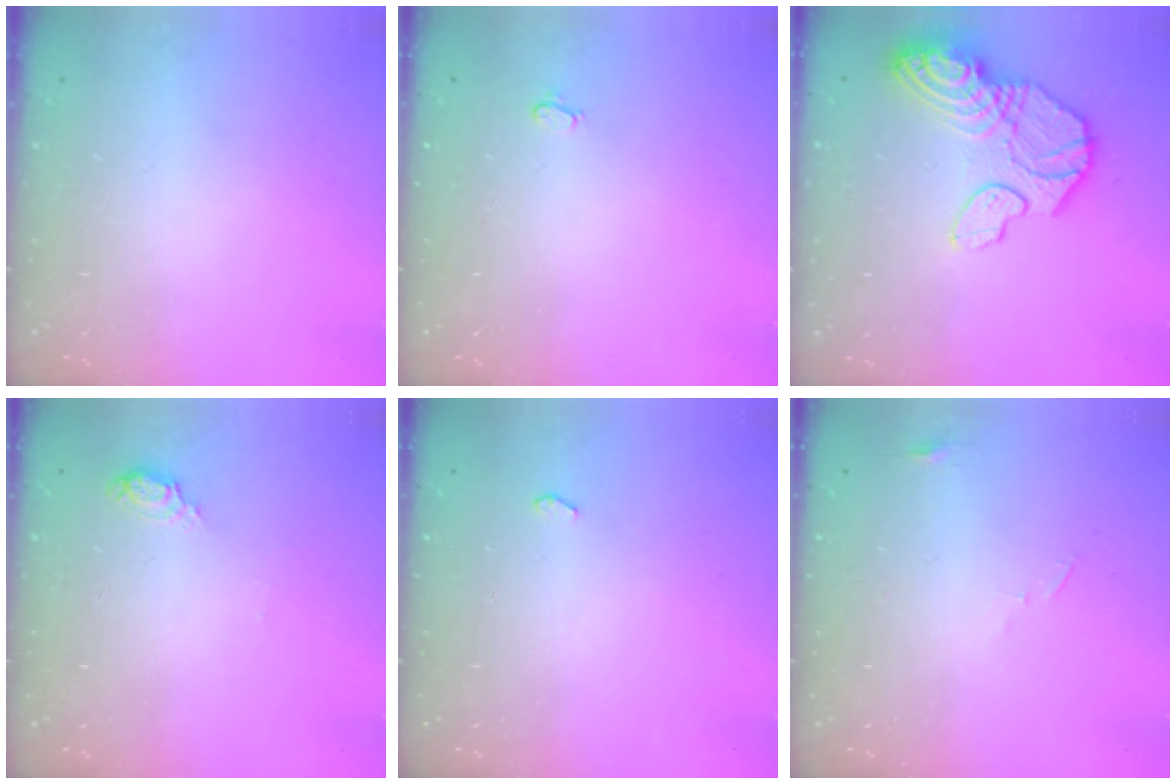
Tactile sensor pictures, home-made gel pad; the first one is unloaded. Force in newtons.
{"total": 2.6, "press": 2.6, "slide": 0.3}
{"total": 16.3, "press": 16.2, "slide": 1.9}
{"total": 6.0, "press": 6.0, "slide": 0.6}
{"total": 2.2, "press": 2.2, "slide": 0.3}
{"total": 2.9, "press": 2.9, "slide": 0.2}